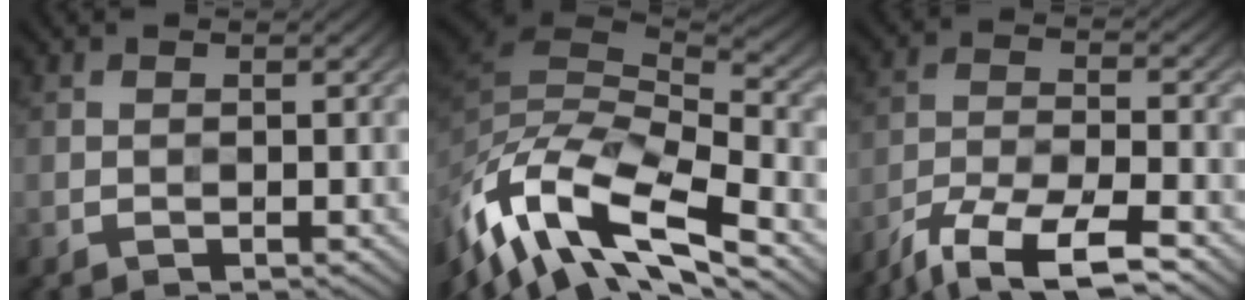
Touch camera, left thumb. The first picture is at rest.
{"total": 15.0, "force": [-7.6, 6.1, 11.4], "torque": [-0.261, -0.014, -0.129]}
{"total": 9.8, "force": [-7.3, 2.7, 6.0], "torque": [-0.122, -0.009, -0.133]}